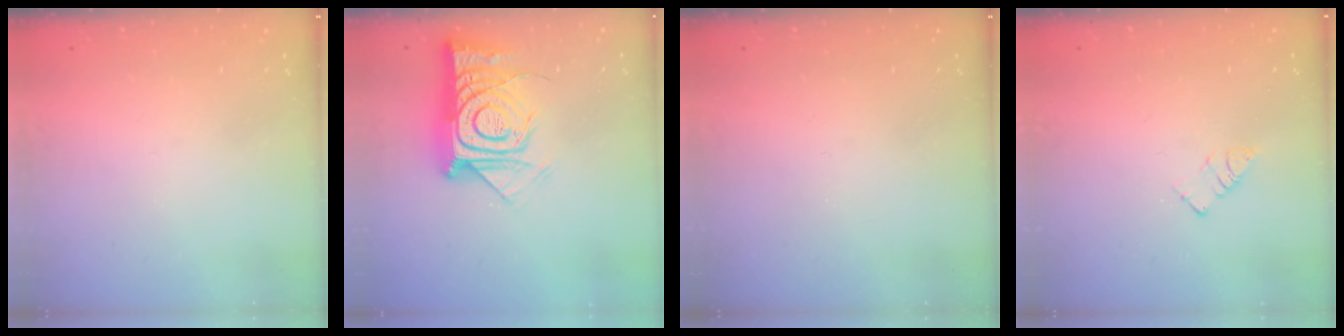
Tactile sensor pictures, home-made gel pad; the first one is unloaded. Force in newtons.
{"total": 16.9, "press": 16.9, "slide": 1.2}
{"total": 0.0}
{"total": 3.3, "press": 3.3, "slide": 0.3}